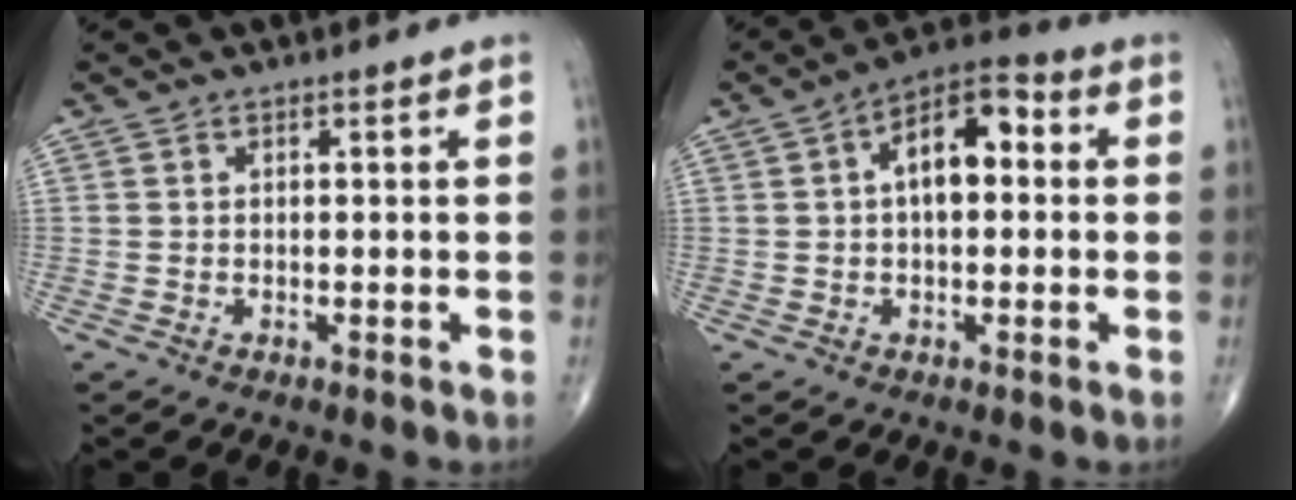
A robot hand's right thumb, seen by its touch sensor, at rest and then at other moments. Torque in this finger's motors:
{"motor_torque": [0.58, 2.35, 0.78, 0.21, 0.07]}